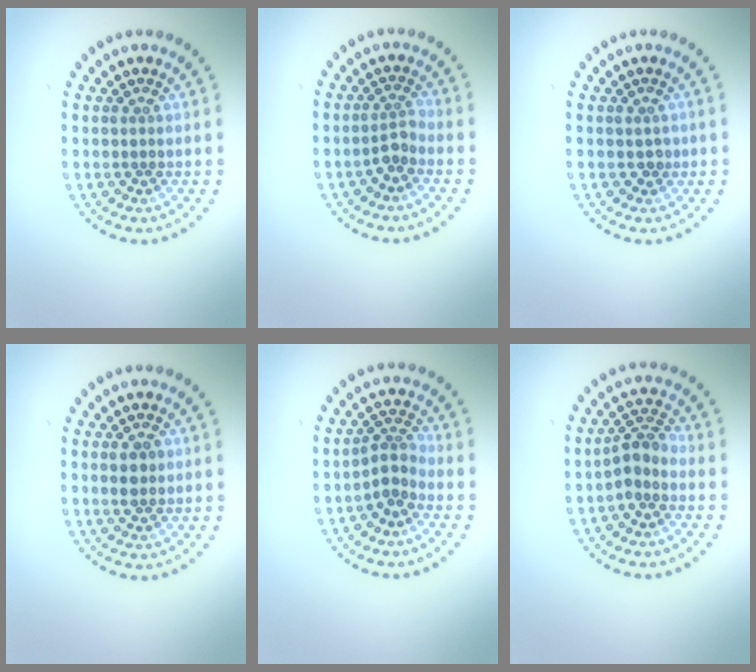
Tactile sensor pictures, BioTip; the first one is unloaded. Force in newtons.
{"total": 1.6, "press": 1.1, "slide": 1.1}
{"total": 0.8, "press": 0.7, "slide": 0.4}
{"total": 1.6, "press": 1.6, "slide": 0.2}
{"total": 2.2, "press": 1.5, "slide": 1.6}
{"total": 2.6, "press": 2.1, "slide": 1.5}